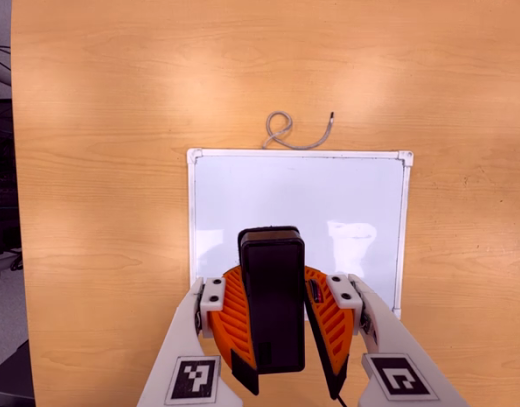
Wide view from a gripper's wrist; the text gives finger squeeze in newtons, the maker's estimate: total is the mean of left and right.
{"total": 10.7, "left": 10.3, "right": 11.0}